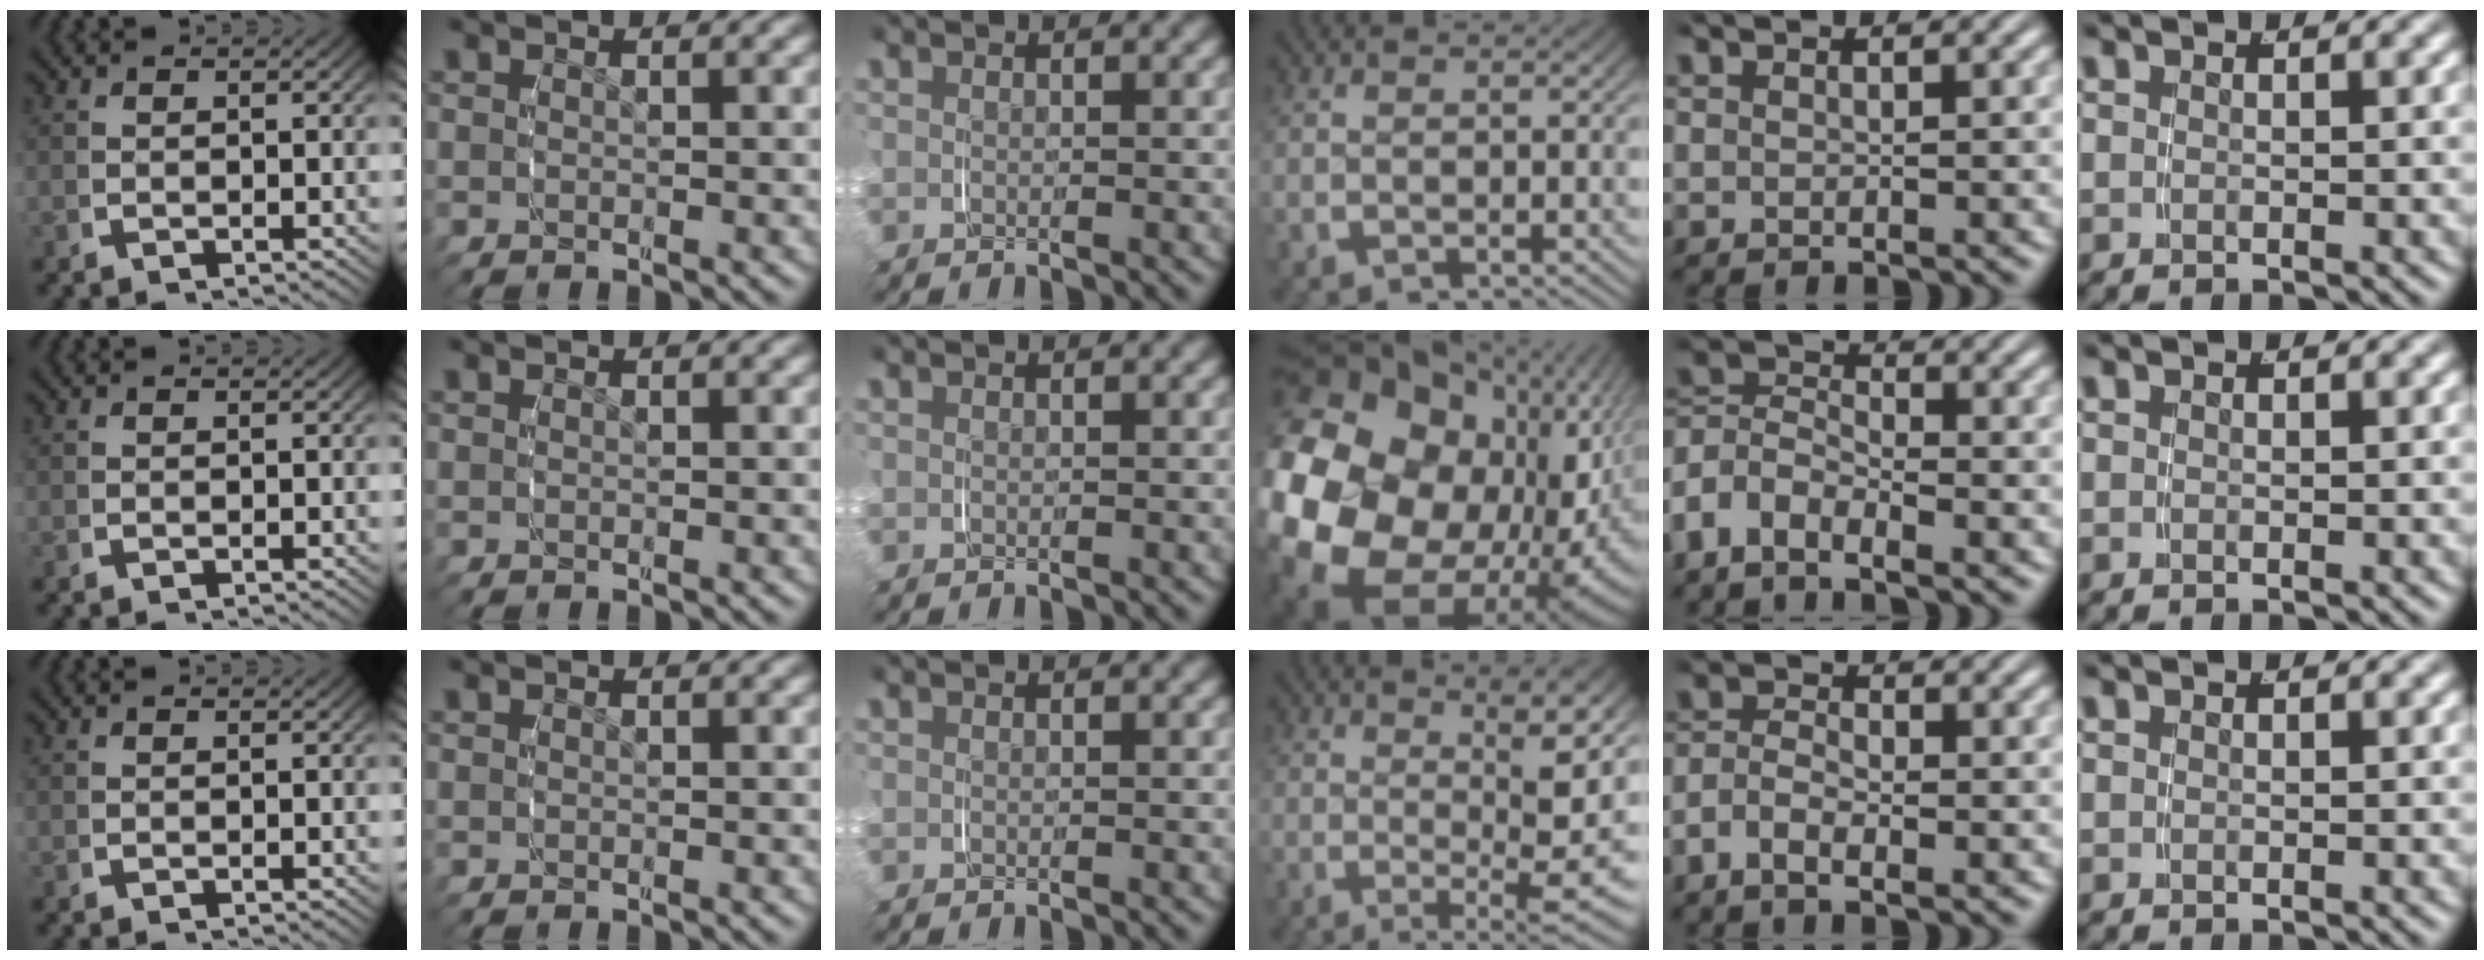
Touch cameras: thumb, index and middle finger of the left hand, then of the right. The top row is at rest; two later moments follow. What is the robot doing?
{"motion": "grasp_and_lifting", "object": "jacket"}